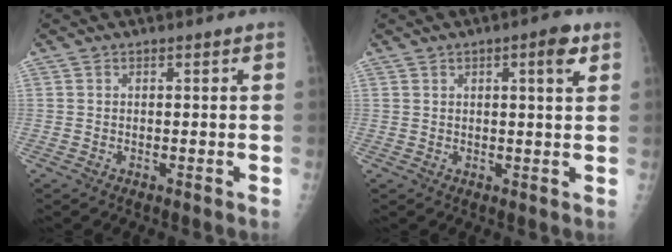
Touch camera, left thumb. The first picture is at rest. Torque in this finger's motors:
{"motor_torque": [-0.15, 0.16, -0.30, -0.30, 0.07]}